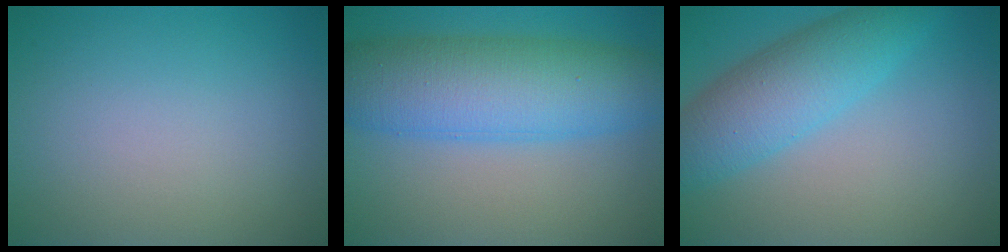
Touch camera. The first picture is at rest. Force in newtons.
{"total": 9.5, "press": 9.5, "slide": 0.3}
{"total": 6.1, "press": 6.1, "slide": 0.1}